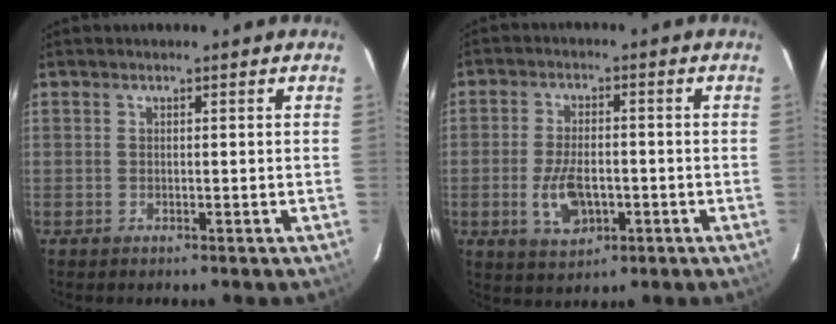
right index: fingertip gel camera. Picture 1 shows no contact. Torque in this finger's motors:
{"motor_torque": [0.25, 0.12, 0.11, 0.05]}